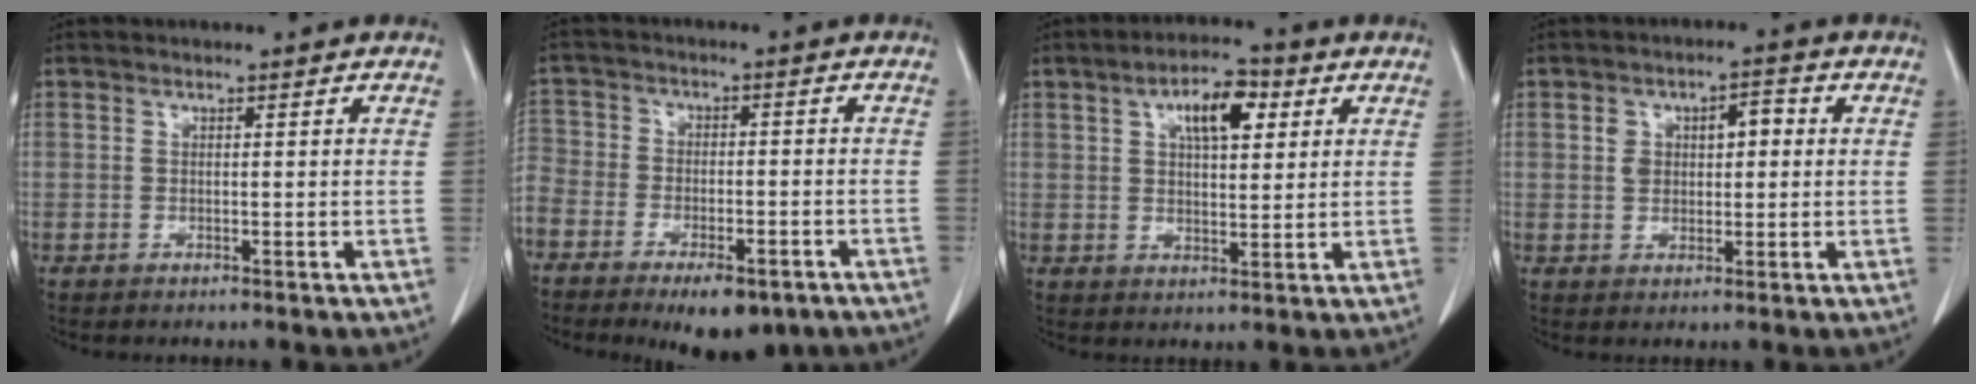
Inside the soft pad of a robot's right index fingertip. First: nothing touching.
{"total": 17.2, "force": [-10.9, 9.9, 8.9], "torque": [-0.222, 0.000, -0.178]}
{"total": 7.7, "force": [3.2, 3.1, 6.4], "torque": [-0.106, 0.014, 0.051]}
{"total": 5.3, "force": [1.1, 3.3, 4.0], "torque": [-0.062, 0.022, 0.022]}